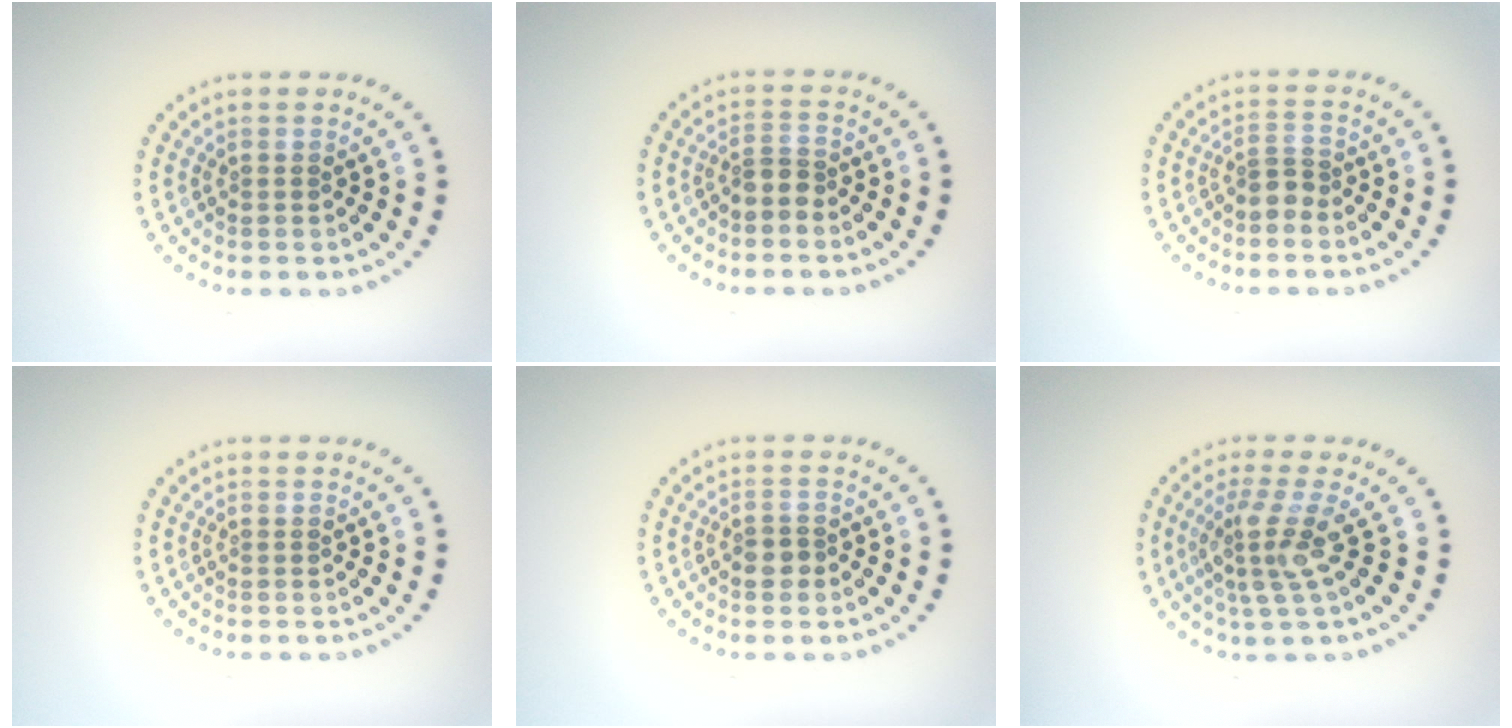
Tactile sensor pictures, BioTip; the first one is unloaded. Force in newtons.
{"total": 1.8, "press": 1.5, "slide": 1.1}
{"total": 1.5, "press": 1.1, "slide": 1.1}
{"total": 0.0}
{"total": 1.6, "press": 1.5, "slide": 0.6}
{"total": 3.5, "press": 2.5, "slide": 2.4}